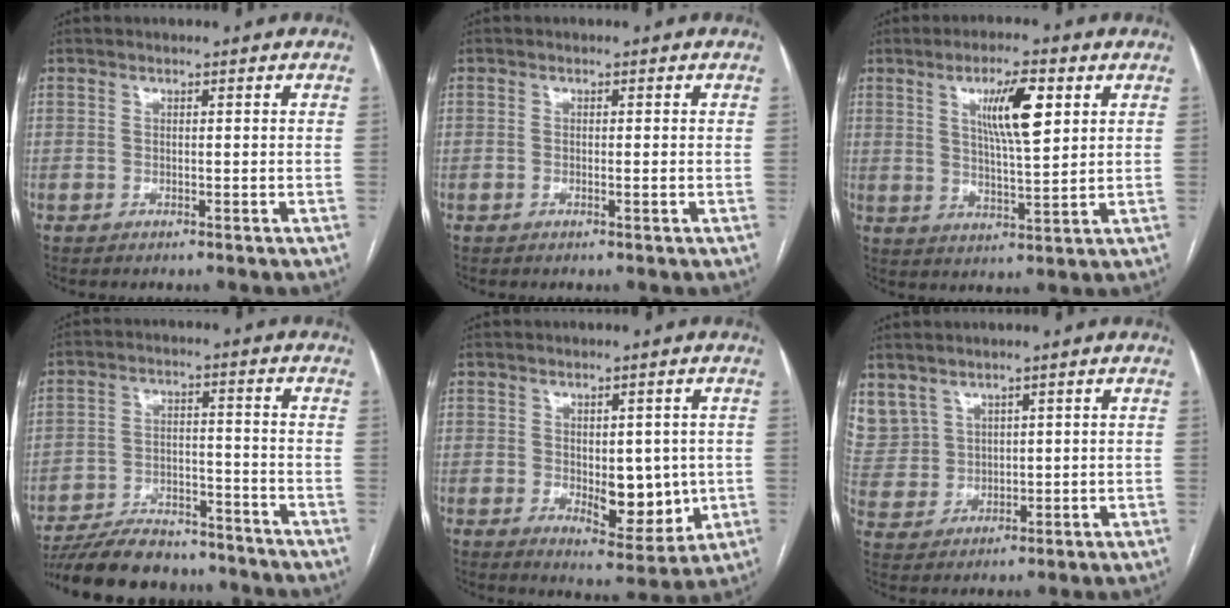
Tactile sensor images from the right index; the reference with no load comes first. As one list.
[{"total": 0.8, "force": [-0.1, 0.2, 0.7], "torque": [-0.013, 0.001, 0.001]}, {"total": 8.9, "force": [3.4, 1.4, 8.1], "torque": [-0.141, 0.002, 0.059]}, {"total": 16.1, "force": [-14.4, 4.4, 5.6], "torque": [-0.105, 0.005, -0.219]}, {"total": 8.3, "force": [-0.6, 4.0, 7.3], "torque": [-0.090, -0.005, 0.009]}, {"total": 10.8, "force": [6.1, 8.5, 2.7], "torque": [-0.101, 0.032, 0.156]}]